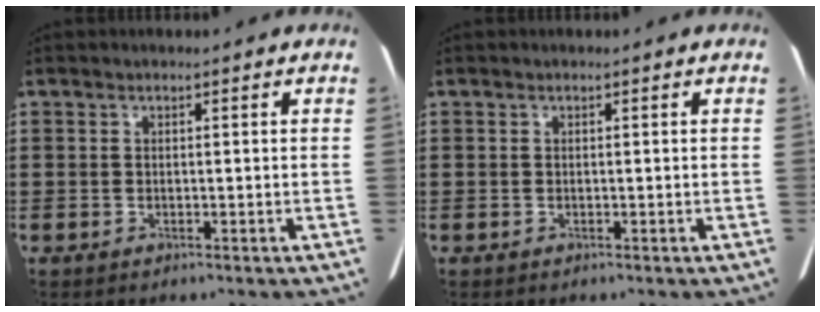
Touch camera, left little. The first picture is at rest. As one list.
[{"total": 0.0}]